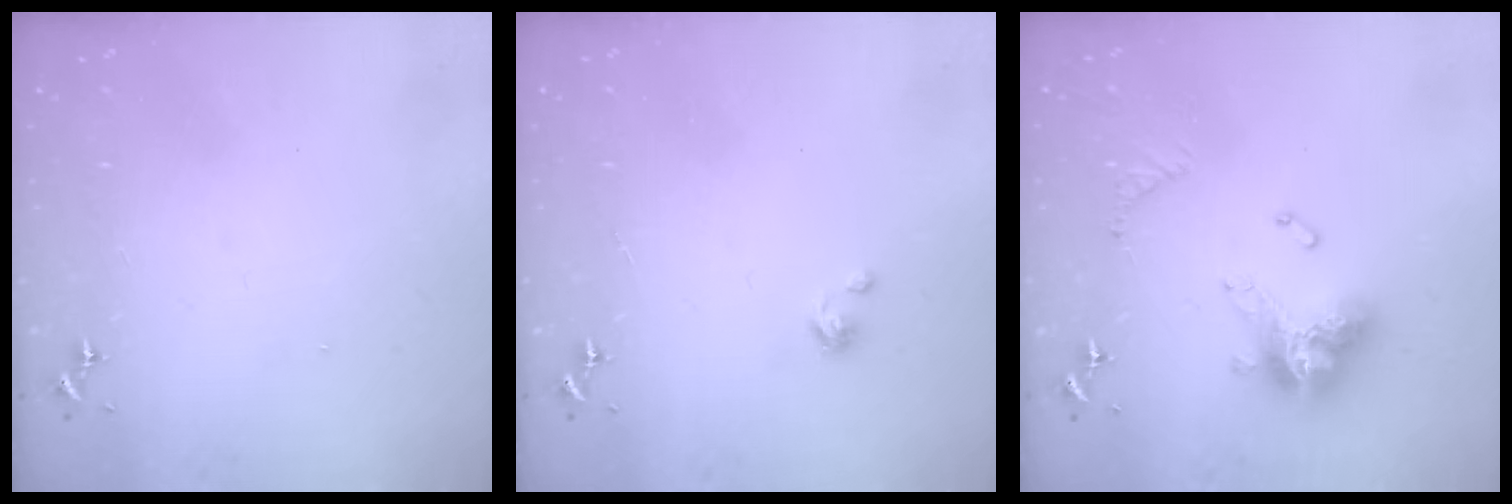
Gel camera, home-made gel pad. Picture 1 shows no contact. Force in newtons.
{"total": 2.7, "press": 2.7, "slide": 0.3}
{"total": 15.8, "press": 15.7, "slide": 1.5}